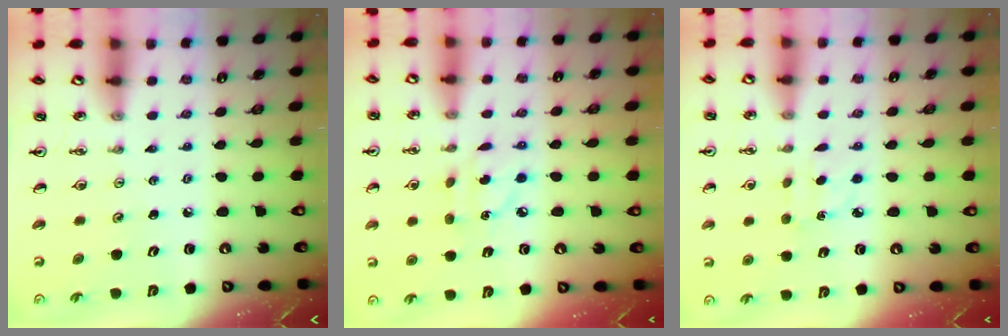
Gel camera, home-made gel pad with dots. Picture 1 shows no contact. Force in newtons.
{"total": 4.3, "press": 4.3, "slide": 0.5}
{"total": 3.7, "press": 3.6, "slide": 0.5}